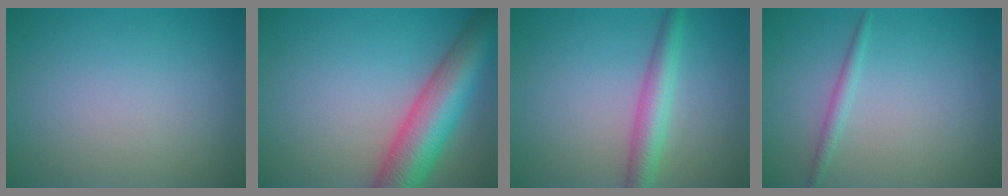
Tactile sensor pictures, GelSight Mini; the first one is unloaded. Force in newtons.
{"total": 9.4, "press": 9.4, "slide": 0.4}
{"total": 3.6, "press": 3.6, "slide": 0.1}
{"total": 1.3, "press": 1.3, "slide": 0.0}